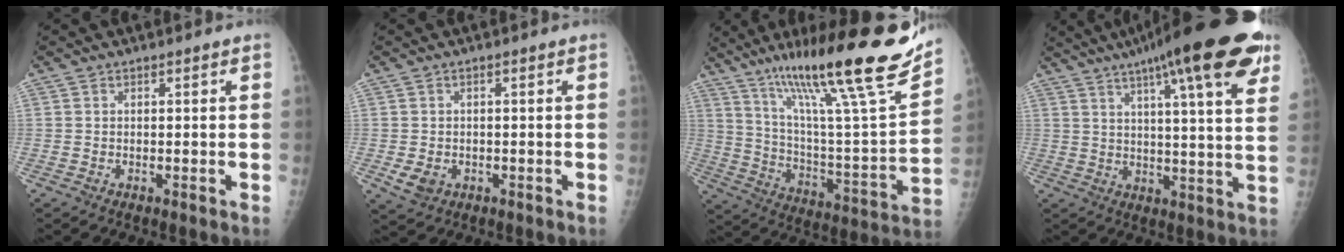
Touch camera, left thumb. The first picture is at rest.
{"total": 3.3, "force": [-1.0, 2.6, 1.9], "torque": [-0.027, -0.001, -0.009]}
{"total": 28.6, "force": [19.1, 3.3, 21.1], "torque": [-0.323, -0.060, 0.314]}
{"total": 23.2, "force": [13.6, 4.1, 18.3], "torque": [-0.262, -0.018, 0.180]}